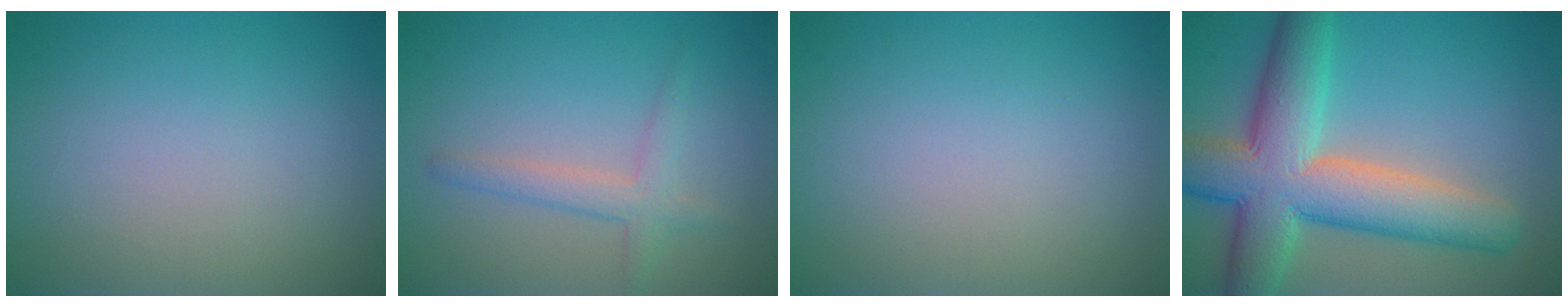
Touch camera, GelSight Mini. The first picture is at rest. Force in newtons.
{"total": 1.7, "press": 1.7, "slide": 0.2}
{"total": 0.0}
{"total": 10.8, "press": 10.8, "slide": 0.4}